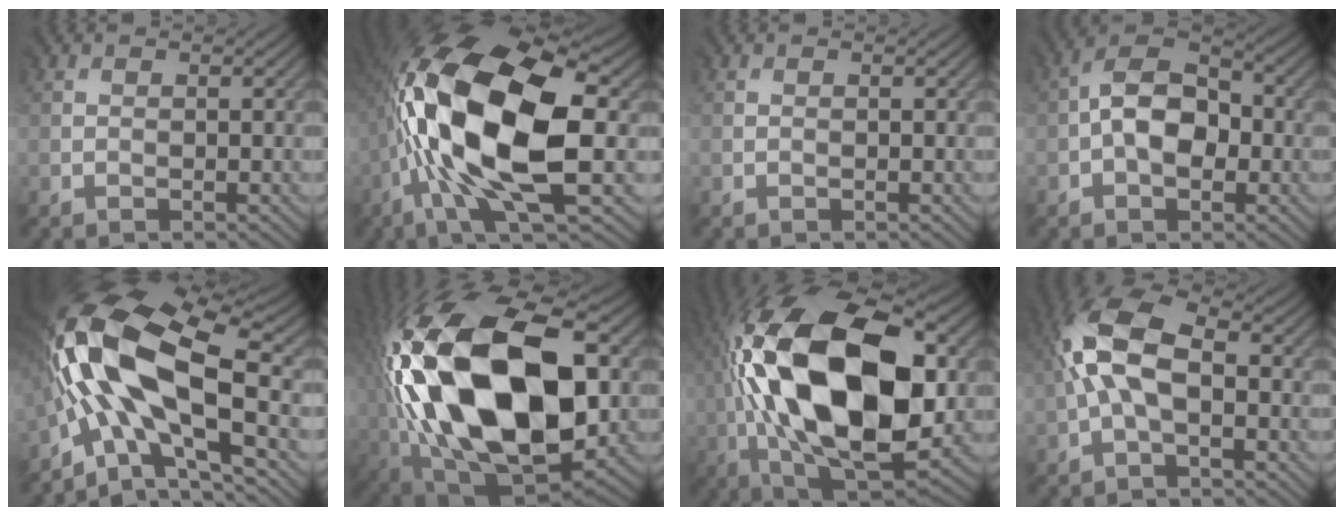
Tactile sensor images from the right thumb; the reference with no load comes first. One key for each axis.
{"total": 18.6, "fx": 0.2, "fy": 8.2, "fz": 16.7, "tx": -0.352, "ty": 0.014, "tz": -0.010}
{"total": 0.0}
{"total": 8.2, "fx": -0.6, "fy": 5.2, "fz": 6.3, "tx": -0.108, "ty": 0.021, "tz": -0.021}
{"total": 16.7, "fx": -1.5, "fy": 7.8, "fz": 14.7, "tx": -0.292, "ty": 0.014, "tz": -0.037}
{"total": 21.1, "fx": 0.4, "fy": 12.4, "fz": 17.0, "tx": -0.395, "ty": -0.028, "tz": 0.011}
{"total": 20.9, "fx": 1.5, "fy": 10.8, "fz": 17.9, "tx": -0.384, "ty": 0.004, "tz": 0.010}
{"total": 8.9, "fx": 0.6, "fy": 4.6, "fz": 7.6, "tx": -0.173, "ty": 0.024, "tz": 0.004}